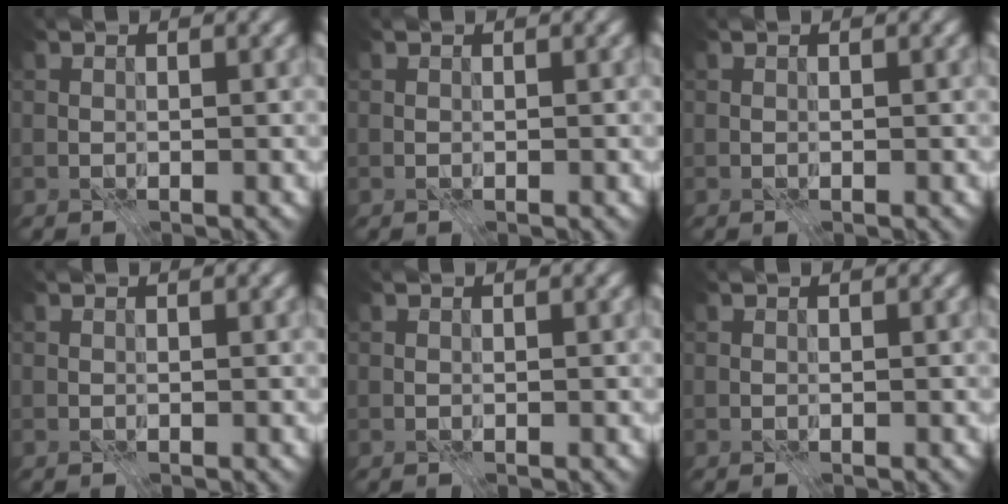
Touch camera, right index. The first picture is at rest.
{"total": 0.0}
{"total": 0.0}
{"total": 0.0}
{"total": 0.0}
{"total": 0.0}